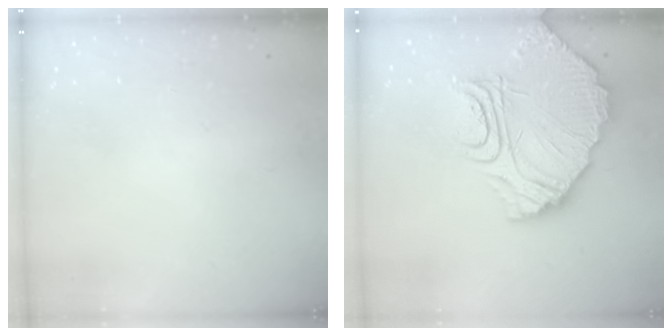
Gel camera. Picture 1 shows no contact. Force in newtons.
{"total": 18.7, "press": 18.5, "slide": 2.1}